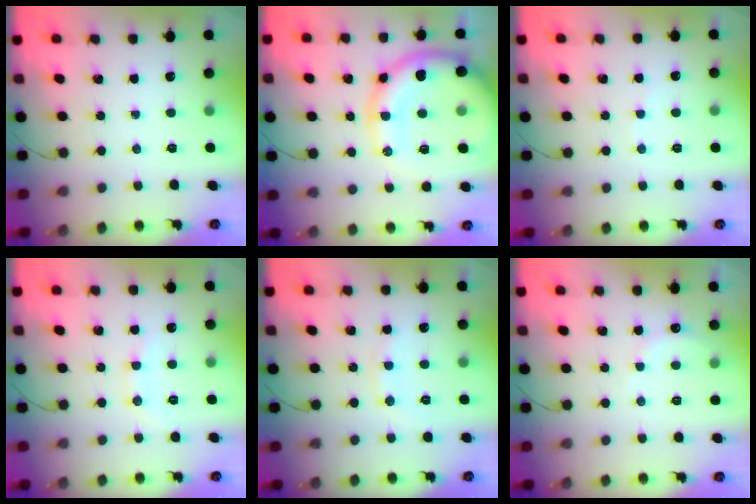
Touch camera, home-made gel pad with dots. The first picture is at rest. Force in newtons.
{"total": 18.3, "press": 18.1, "slide": 2.4}
{"total": 2.9, "press": 2.9, "slide": 0.7}
{"total": 6.6, "press": 6.5, "slide": 1.4}
{"total": 6.9, "press": 6.8, "slide": 0.9}
{"total": 5.4, "press": 5.3, "slide": 1.4}